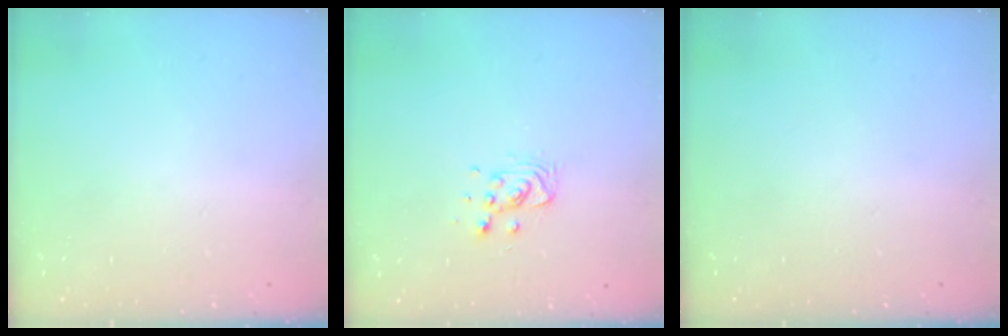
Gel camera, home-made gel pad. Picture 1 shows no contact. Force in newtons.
{"total": 8.3, "press": 8.0, "slide": 2.1}
{"total": 0.0}